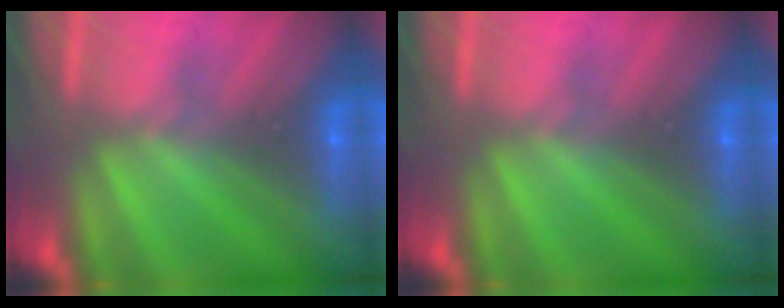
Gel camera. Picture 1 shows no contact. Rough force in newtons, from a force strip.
{"total": 0.0}